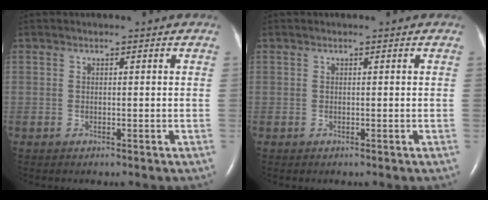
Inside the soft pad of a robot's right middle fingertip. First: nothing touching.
{"total": 0.0}